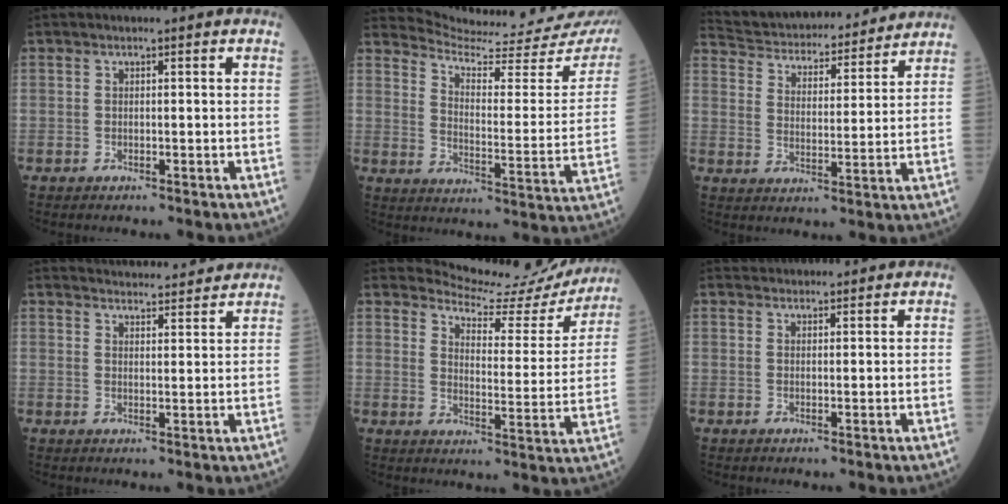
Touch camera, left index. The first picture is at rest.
{"total": 19.6, "force": [19.0, 0.3, 5.1], "torque": [-0.081, -0.106, 0.240]}
{"total": 18.6, "force": [17.4, 3.9, 5.4], "torque": [-0.090, 0.017, 0.250]}
{"total": 11.7, "force": [11.5, 1.3, 2.1], "torque": [-0.021, 0.012, 0.143]}
{"total": 16.2, "force": [16.0, 1.7, 1.9], "torque": [-0.022, -0.075, 0.185]}
{"total": 4.3, "force": [4.2, 0.8, 0.3], "torque": [-0.003, 0.029, 0.061]}